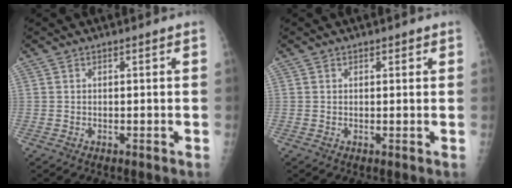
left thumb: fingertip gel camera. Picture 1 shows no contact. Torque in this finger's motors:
{"motor_torque": [-0.08, -0.08, -0.10, -0.12, 0.02]}